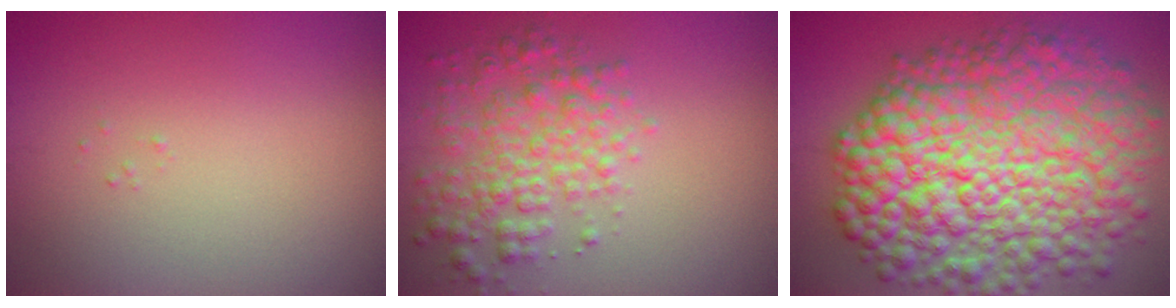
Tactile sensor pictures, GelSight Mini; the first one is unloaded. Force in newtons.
{"total": 4.4, "press": 4.4, "slide": 0.1}
{"total": 14.7, "press": 14.7, "slide": 0.1}